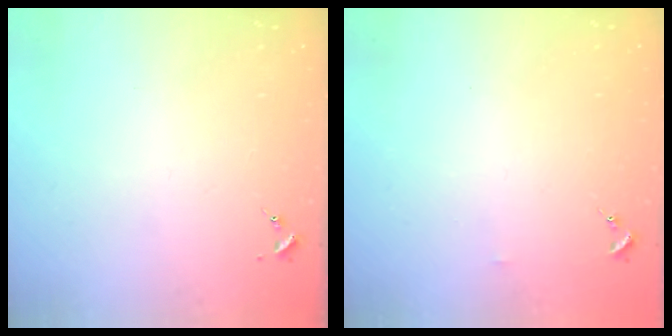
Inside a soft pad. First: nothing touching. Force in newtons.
{"total": 3.2, "press": 3.2, "slide": 0.4}